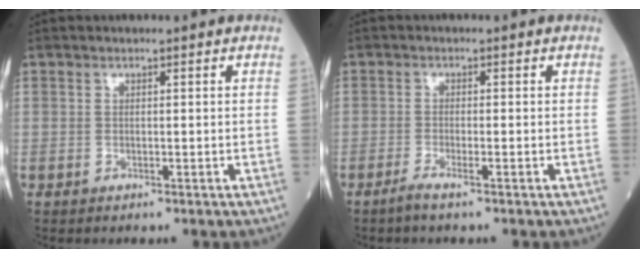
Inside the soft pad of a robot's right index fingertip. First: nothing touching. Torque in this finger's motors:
{"motor_torque": [0.08, -0.04, 0.01, 0.04]}